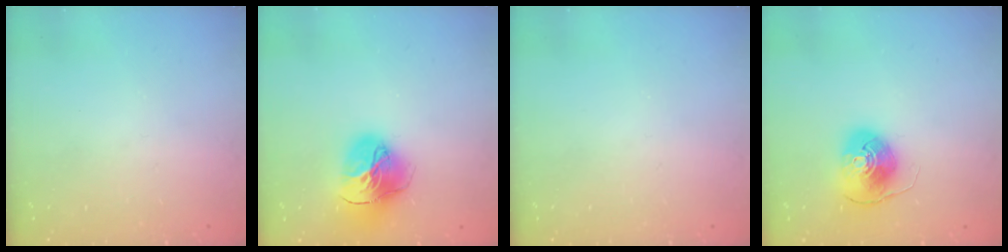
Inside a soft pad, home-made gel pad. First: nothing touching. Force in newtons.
{"total": 16.2, "press": 16.1, "slide": 1.6}
{"total": 0.0}
{"total": 8.3, "press": 8.3, "slide": 0.5}